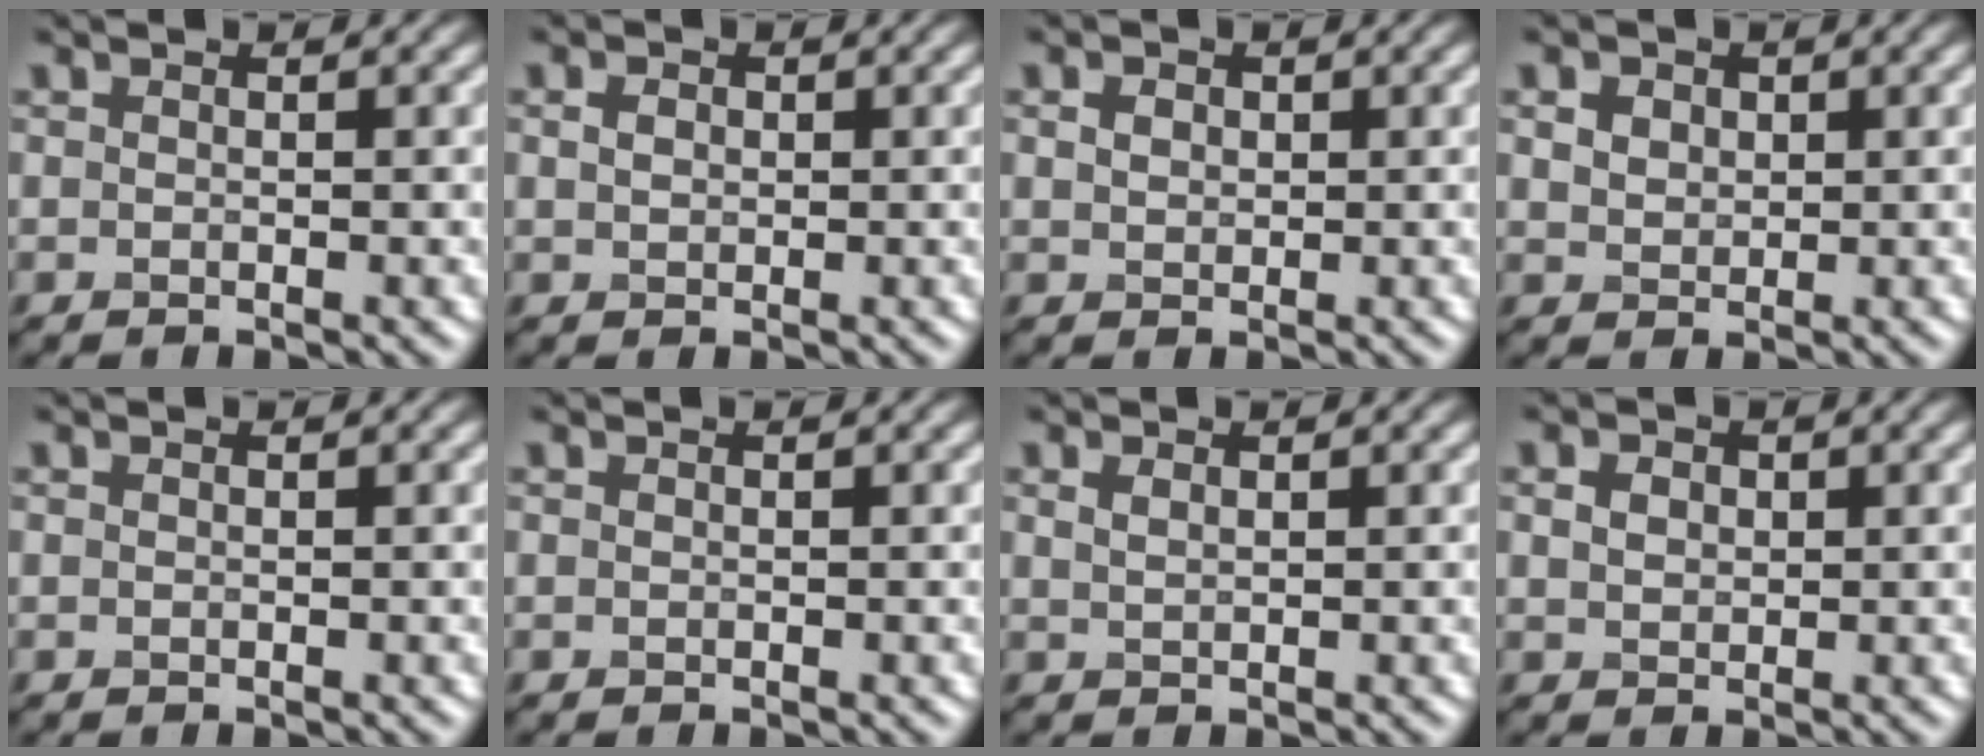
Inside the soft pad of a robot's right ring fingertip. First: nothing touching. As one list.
[{"total": 1.3, "force": [0.3, 1.0, 0.8], "torque": [-0.015, 0.003, 0.004]}, {"total": 1.4, "force": [0.4, 1.1, 0.7], "torque": [-0.012, 0.000, 0.007]}, {"total": 3.1, "force": [1.5, 2.2, 1.5], "torque": [-0.040, 0.009, 0.025]}, {"total": 0.0}, {"total": 0.0}, {"total": 0.9, "force": [0.5, 0.5, 0.6], "torque": [-0.016, -0.001, 0.013]}, {"total": 1.7, "force": [0.5, 1.4, 0.9], "torque": [-0.015, -0.002, 0.008]}]